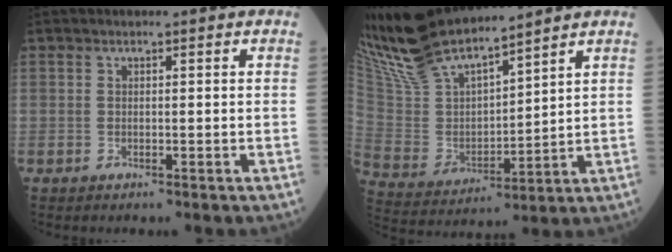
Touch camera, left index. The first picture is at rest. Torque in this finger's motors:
{"motor_torque": [-0.47, -0.59, -0.21, -0.09]}